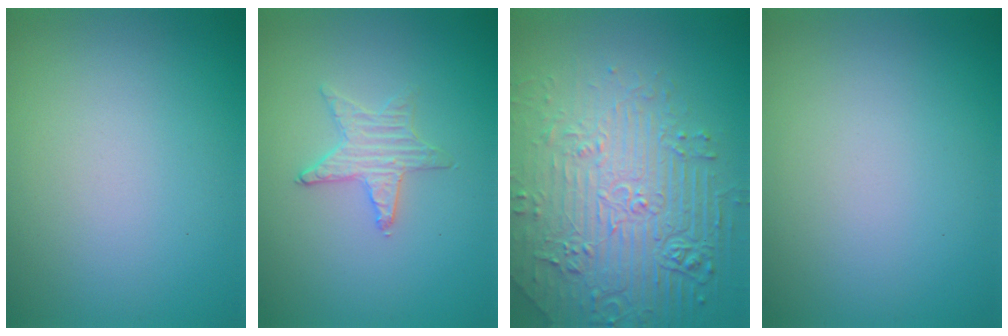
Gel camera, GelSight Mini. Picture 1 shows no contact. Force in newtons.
{"total": 1.2, "press": 1.2, "slide": 0.1}
{"total": 8.0, "press": 6.1, "slide": 5.1}
{"total": 0.0}